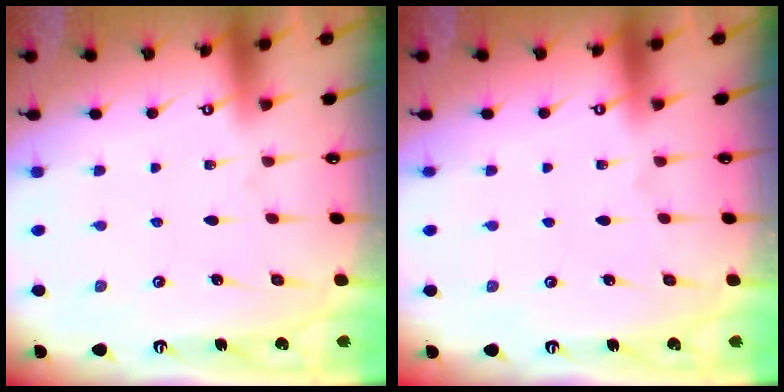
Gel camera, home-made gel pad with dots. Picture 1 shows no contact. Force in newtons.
{"total": 0.0}